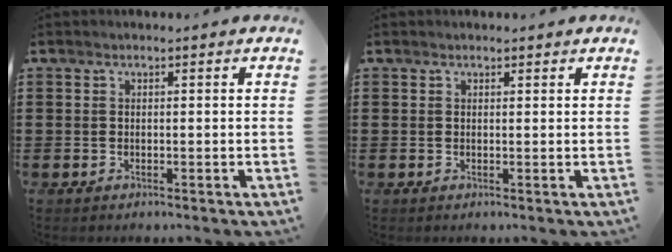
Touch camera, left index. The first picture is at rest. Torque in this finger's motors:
{"motor_torque": [0.24, 0.39, 0.06, -0.01]}